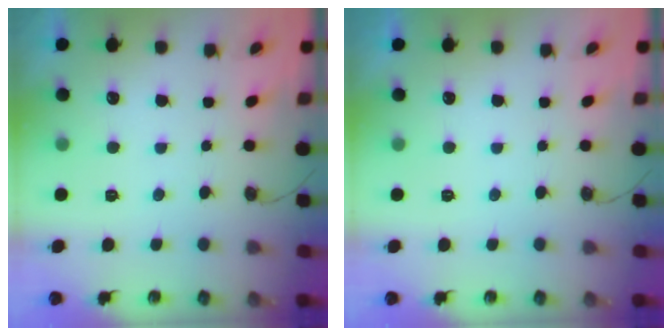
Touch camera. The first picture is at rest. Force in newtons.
{"total": 0.0}